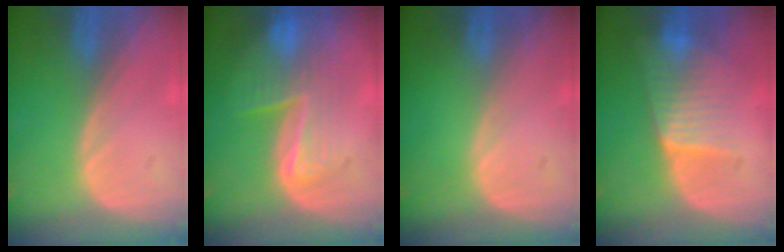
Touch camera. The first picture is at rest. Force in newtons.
{"total": 7.1, "press": 6.9, "slide": 1.9}
{"total": 0.0}
{"total": 6.3, "press": 6.3, "slide": 0.8}